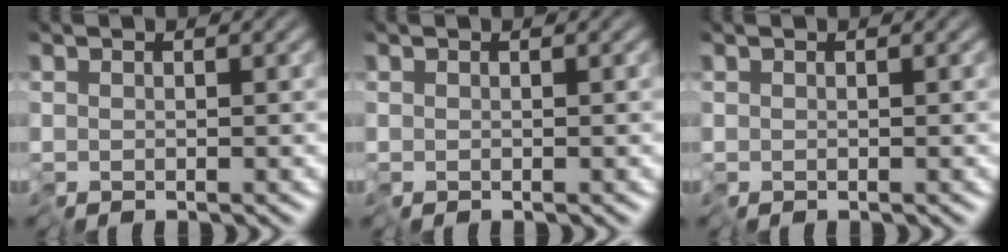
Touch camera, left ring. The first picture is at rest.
{"total": 0.0}
{"total": 0.0}